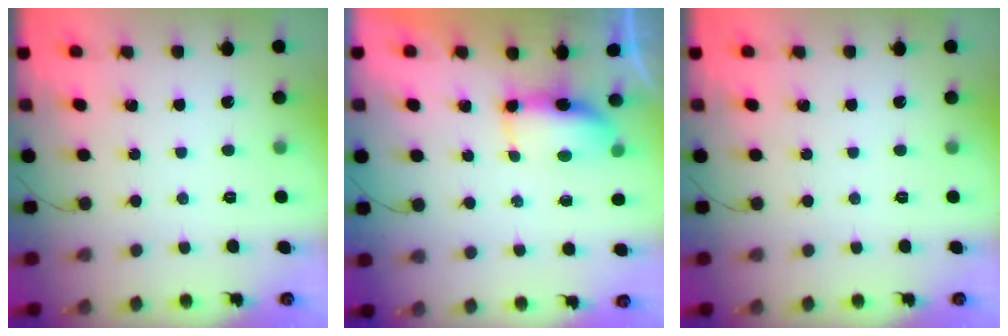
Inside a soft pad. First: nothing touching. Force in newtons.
{"total": 6.6, "press": 6.3, "slide": 2.0}
{"total": 0.0}